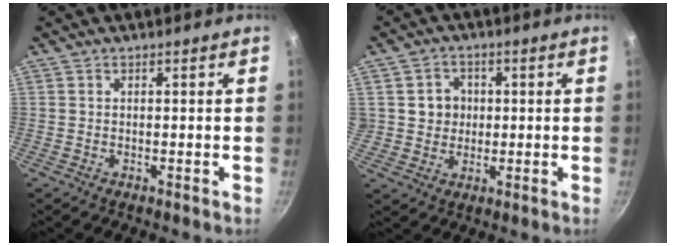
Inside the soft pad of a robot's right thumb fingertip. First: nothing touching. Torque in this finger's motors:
{"motor_torque": [-0.62, 0.90, 0.38, 0.24, 0.12]}